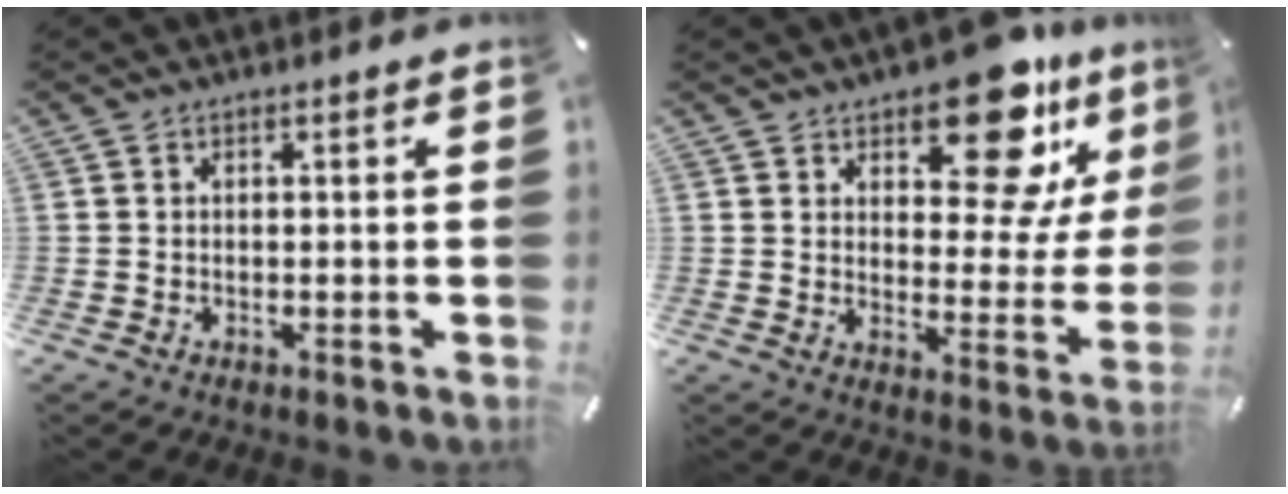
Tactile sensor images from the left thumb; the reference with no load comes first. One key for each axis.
{"total": 16.8, "fx": 11.6, "fy": 7.2, "fz": 9.8, "tx": -0.131, "ty": -0.079, "tz": 0.193}